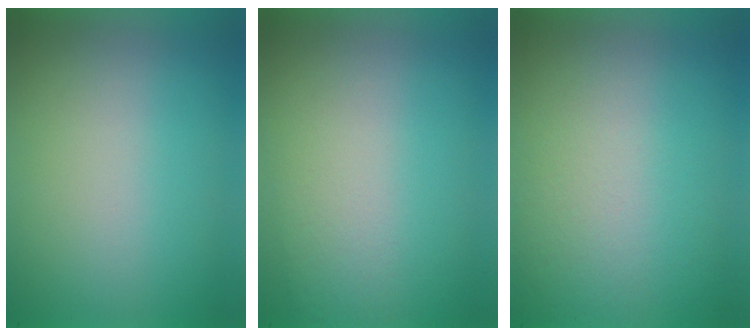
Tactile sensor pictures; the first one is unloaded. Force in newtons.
{"total": 1.0}
{"total": 2.7}